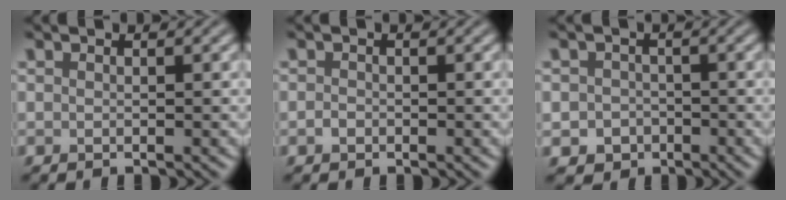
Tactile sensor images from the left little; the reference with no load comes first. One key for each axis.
{"total": 0.7, "fx": -0.3, "fy": 0.5, "fz": 0.3, "tx": -0.007, "ty": -0.002, "tz": -0.007}
{"total": 2.3, "fx": -0.7, "fy": 2.1, "fz": 0.6, "tx": -0.001, "ty": -0.003, "tz": -0.011}